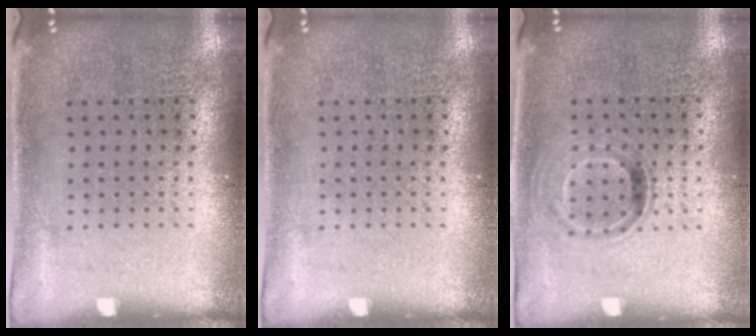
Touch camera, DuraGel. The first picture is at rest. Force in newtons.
{"total": 0.0}
{"total": 0.9, "press": 0.8, "slide": 0.4}